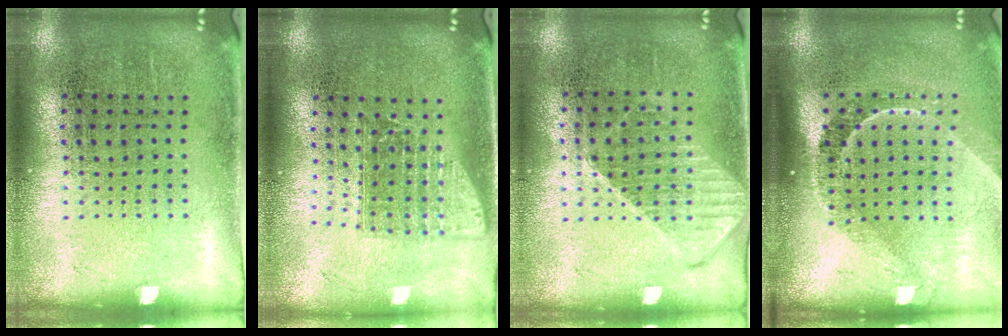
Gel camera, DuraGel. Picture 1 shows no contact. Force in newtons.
{"total": 1.6, "press": 1.2, "slide": 1.0}
{"total": 1.2, "press": 1.1, "slide": 0.4}
{"total": 2.2, "press": 1.5, "slide": 1.5}